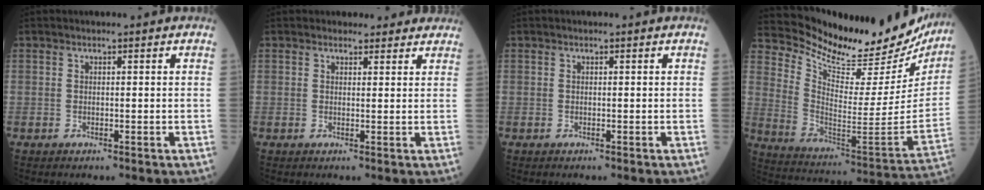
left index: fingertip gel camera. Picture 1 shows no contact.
{"total": 4.3, "force": [3.8, 1.9, 0.4], "torque": [0.007, 0.007, 0.035]}
{"total": 0.0}
{"total": 26.6, "force": [24.2, 6.6, 8.8], "torque": [-0.151, -0.077, 0.333]}